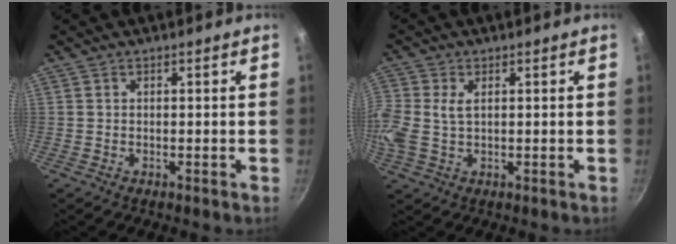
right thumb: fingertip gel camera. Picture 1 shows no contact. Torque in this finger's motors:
{"motor_torque": [-0.42, 0.38, 0.60, 0.27, 0.15]}